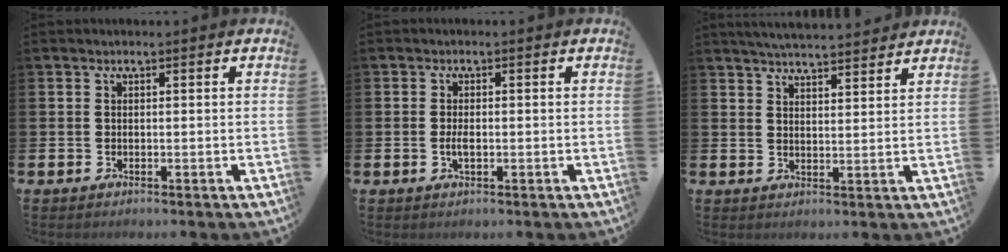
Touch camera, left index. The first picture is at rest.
{"total": 1.7, "force": [-0.2, 0.6, 1.6], "torque": [-0.024, -0.002, -0.006]}
{"total": 4.6, "force": [4.6, 0.1, 0.5], "torque": [-0.020, -0.023, 0.083]}